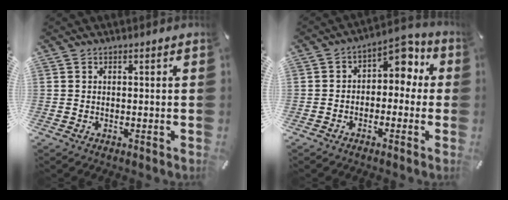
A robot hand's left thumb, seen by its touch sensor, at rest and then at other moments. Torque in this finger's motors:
{"motor_torque": [1.46, 1.47, 0.50, -0.47, 0.02]}